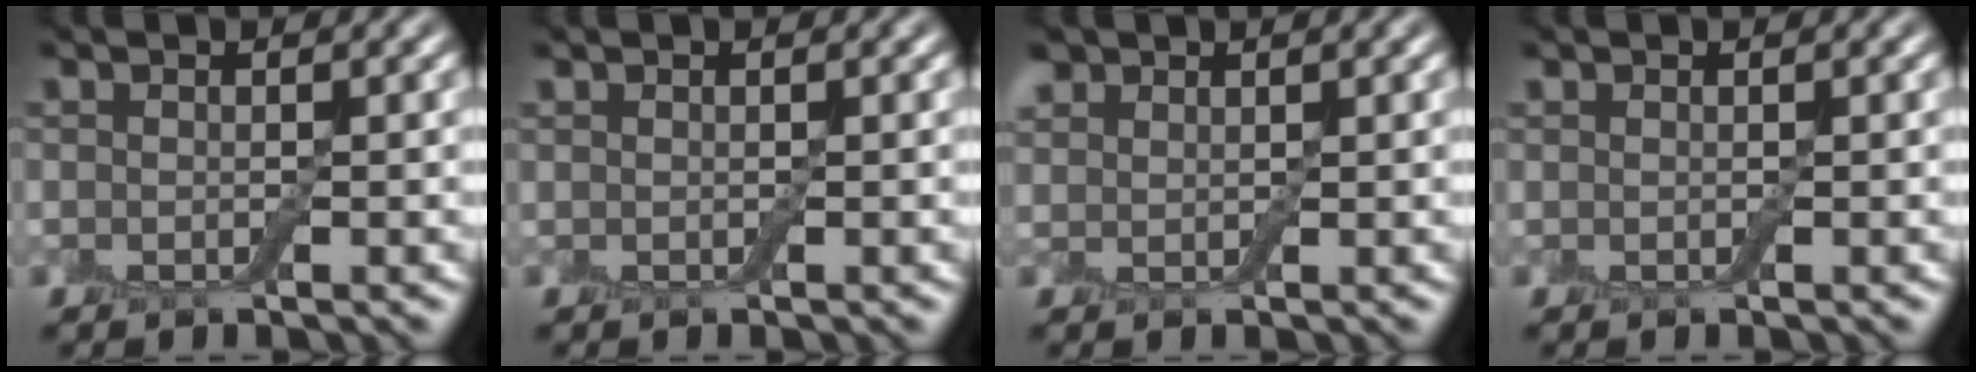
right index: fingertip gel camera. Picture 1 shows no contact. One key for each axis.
{"total": 0.0}
{"total": 1.5, "fx": 1.2, "fy": 0.9, "fz": 0.2, "tx": -0.007, "ty": 0.007, "tz": 0.026}
{"total": 0.0}